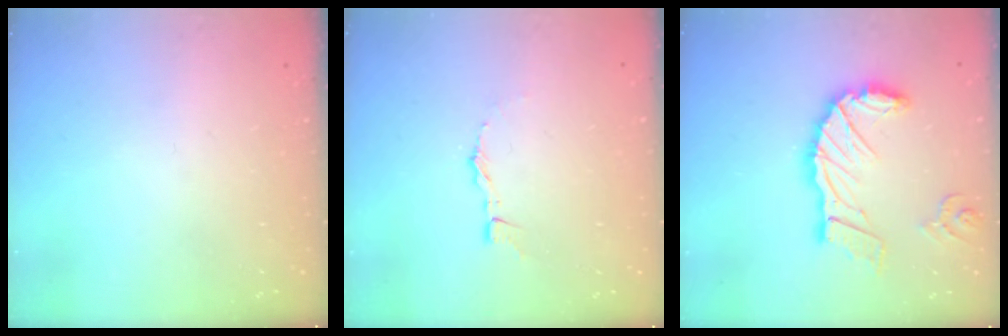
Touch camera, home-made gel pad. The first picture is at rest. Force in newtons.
{"total": 2.5, "press": 2.5, "slide": 0.2}
{"total": 17.6, "press": 17.4, "slide": 2.3}